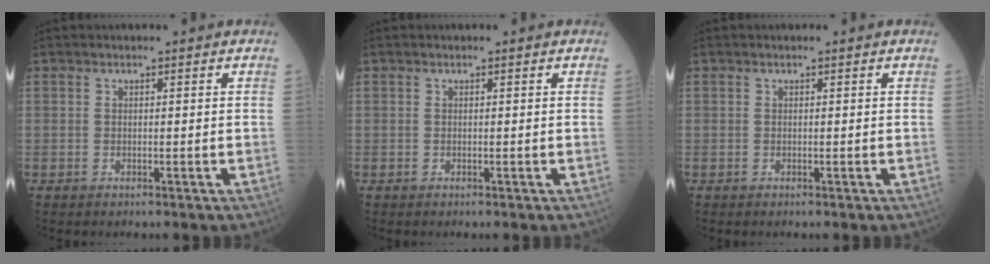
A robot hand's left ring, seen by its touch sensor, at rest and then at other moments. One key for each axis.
{"total": 0.0}
{"total": 0.0}